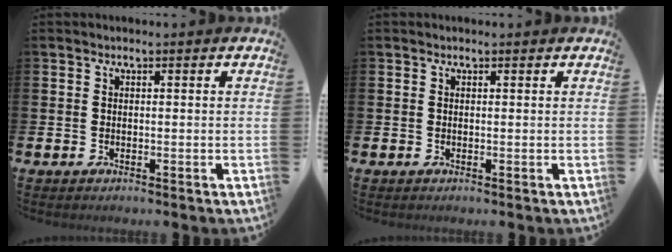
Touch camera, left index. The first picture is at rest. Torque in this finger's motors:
{"motor_torque": [0.24, -0.26, -0.07, 0.00]}